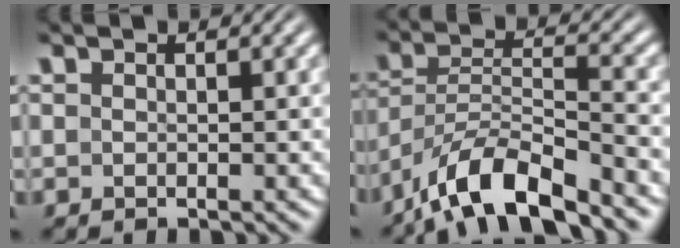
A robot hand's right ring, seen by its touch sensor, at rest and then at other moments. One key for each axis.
{"total": 7.1, "fx": -4.9, "fy": 3.0, "fz": 4.1, "tx": -0.090, "ty": -0.035, "tz": -0.065}